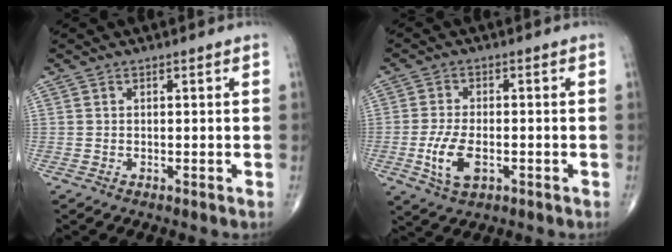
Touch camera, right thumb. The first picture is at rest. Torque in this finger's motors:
{"motor_torque": [0.21, -0.04, 0.64, 0.41, 0.24]}